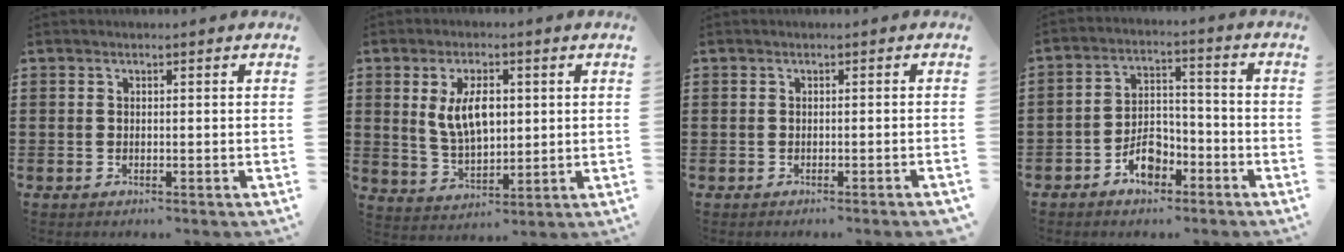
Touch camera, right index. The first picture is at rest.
{"total": 7.5, "force": [1.6, 3.8, 6.3], "torque": [-0.123, 0.007, 0.025]}
{"total": 0.8, "force": [-0.6, -0.2, 0.5], "torque": [-0.008, -0.002, -0.012]}
{"total": 6.3, "force": [-4.0, 3.3, 3.7], "torque": [-0.064, 0.015, -0.072]}